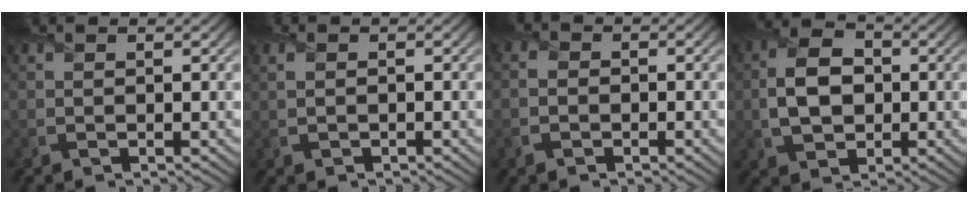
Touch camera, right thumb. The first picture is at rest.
{"total": 1.4, "force": [0.0, 0.9, 1.0], "torque": [-0.023, 0.000, 0.004]}
{"total": 2.3, "force": [-1.0, 1.7, 1.2], "torque": [-0.024, 0.000, -0.025]}
{"total": 7.2, "force": [-0.3, 5.0, 5.2], "torque": [-0.109, 0.003, -0.011]}